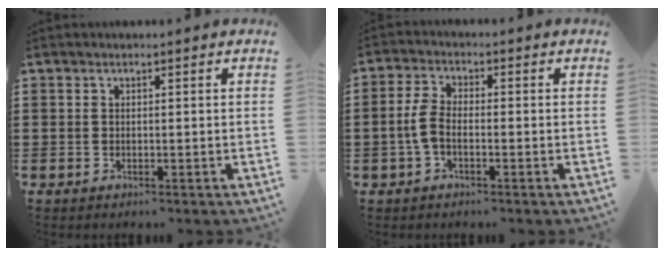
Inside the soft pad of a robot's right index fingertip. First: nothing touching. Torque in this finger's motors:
{"motor_torque": [0.81, 0.04, 0.39, 0.05]}